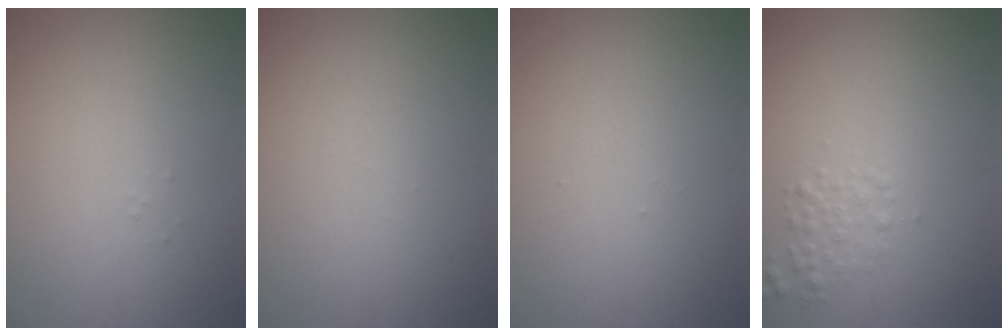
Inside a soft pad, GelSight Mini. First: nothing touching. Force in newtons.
{"total": 0.0}
{"total": 0.0}
{"total": 1.5, "press": 1.5, "slide": 0.0}